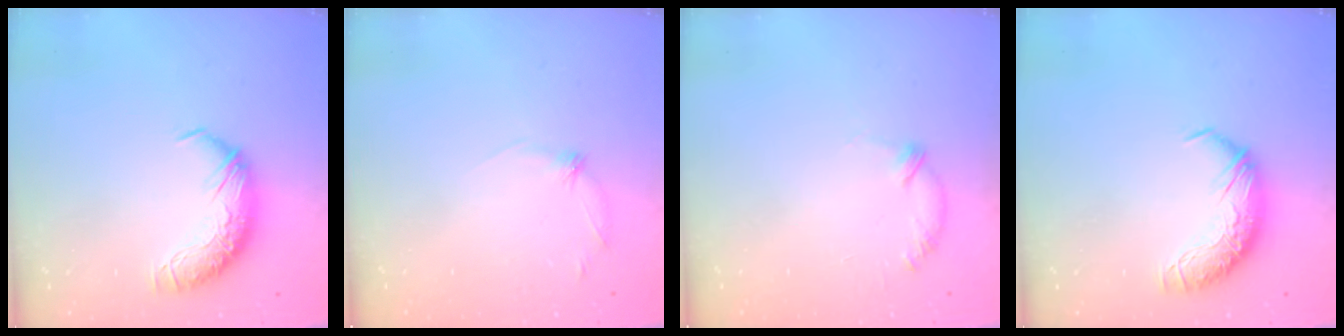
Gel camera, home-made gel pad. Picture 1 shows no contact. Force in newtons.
{"total": 8.0, "press": 8.0, "slide": 0.6}
{"total": 6.3, "press": 6.2, "slide": 0.8}
{"total": 0.0}